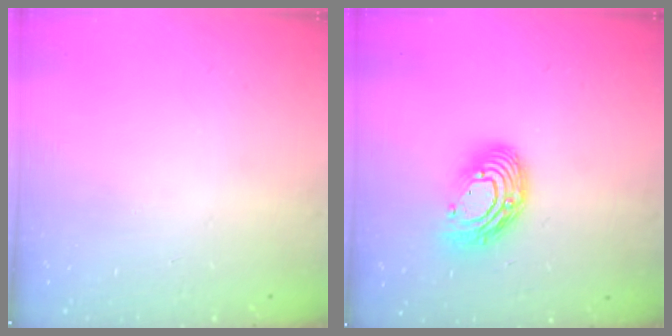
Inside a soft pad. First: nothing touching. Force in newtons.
{"total": 12.7, "press": 12.7, "slide": 1.2}